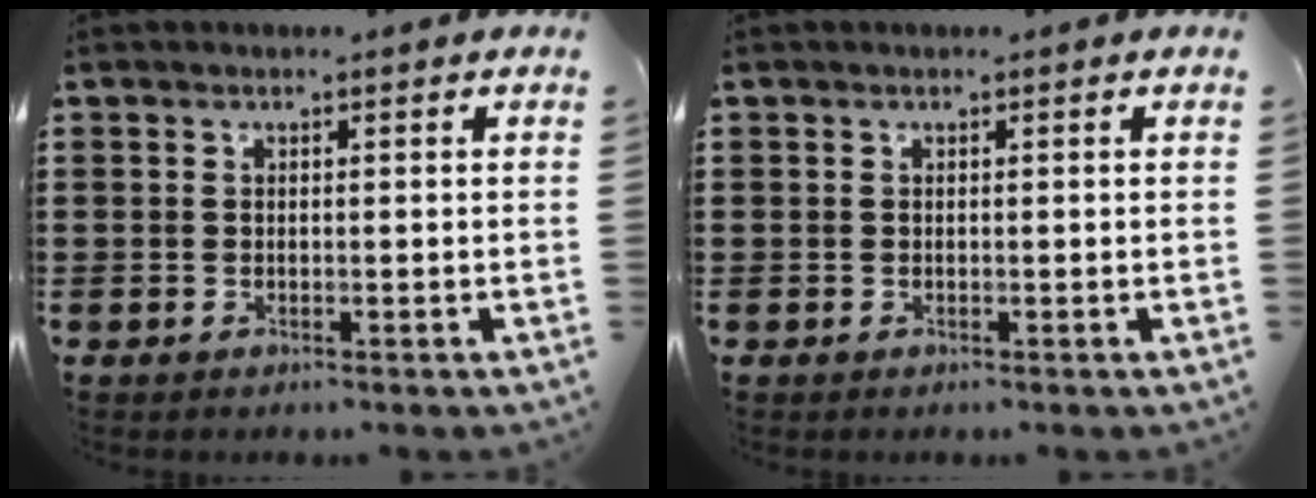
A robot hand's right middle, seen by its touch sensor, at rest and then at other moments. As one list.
[{"total": 0.0}]